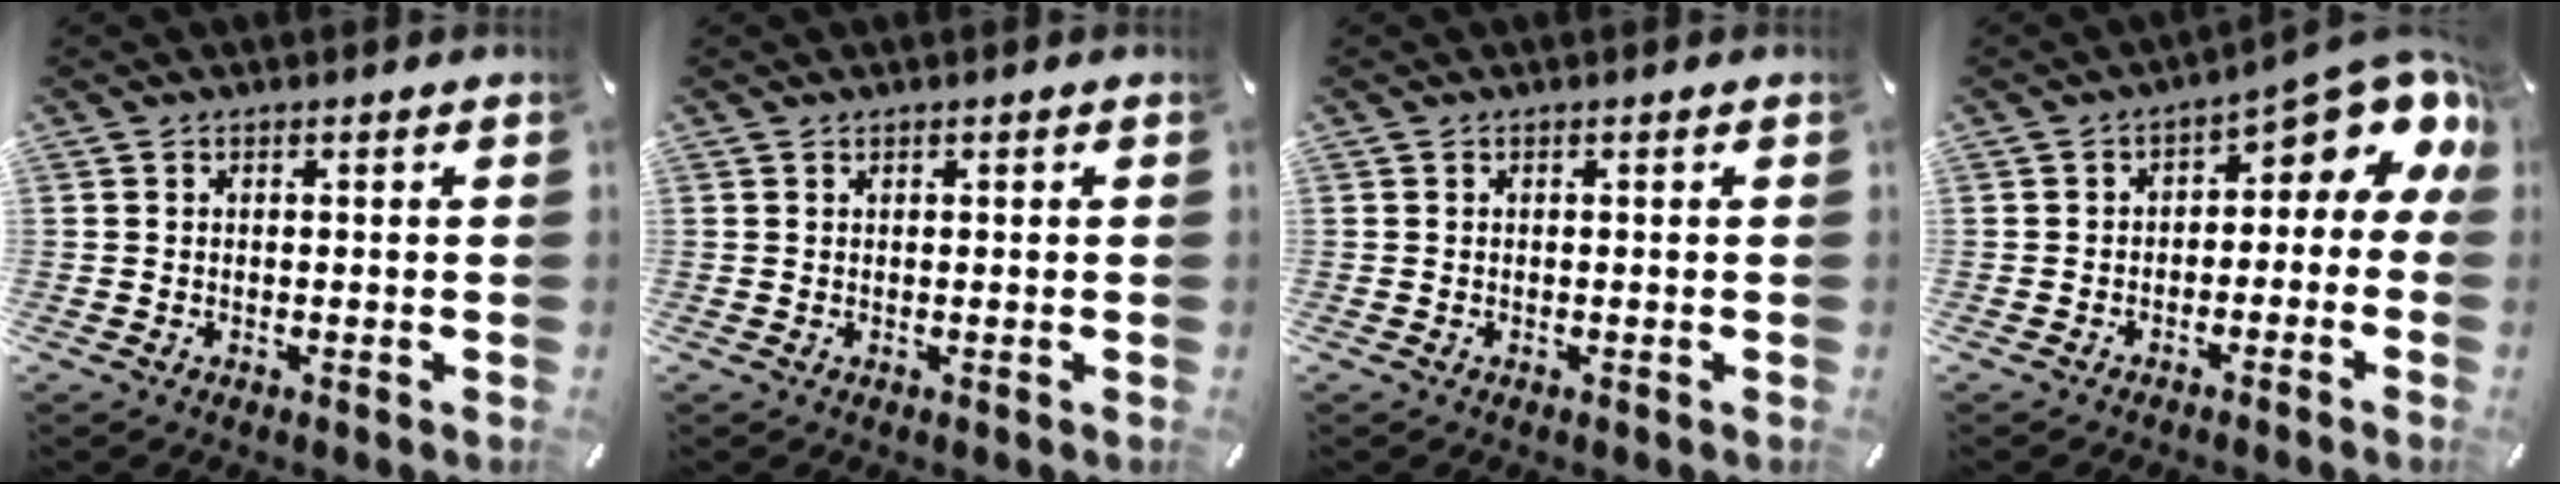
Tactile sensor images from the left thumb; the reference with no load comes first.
{"total": 0.0}
{"total": 0.0}
{"total": 7.7, "force": [3.2, 3.9, 5.8], "torque": [-0.077, -0.033, 0.054]}